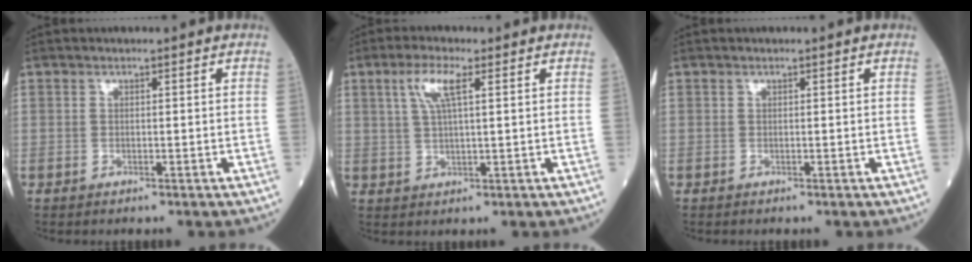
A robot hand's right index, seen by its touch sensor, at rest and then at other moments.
{"total": 5.0, "force": [2.0, 0.7, 4.5], "torque": [-0.098, 0.009, 0.042]}
{"total": 0.0}